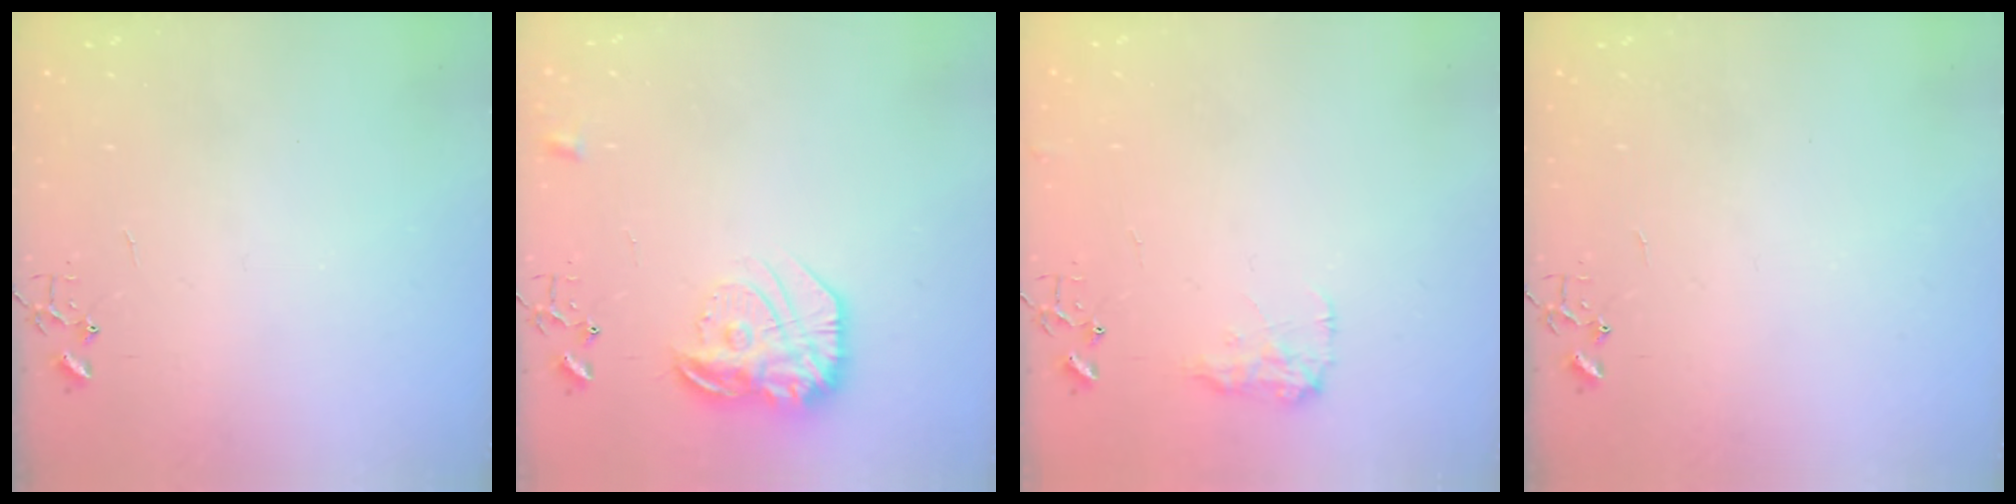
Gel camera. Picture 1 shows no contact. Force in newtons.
{"total": 18.3, "press": 18.2, "slide": 1.3}
{"total": 8.7, "press": 8.6, "slide": 0.5}
{"total": 0.0}